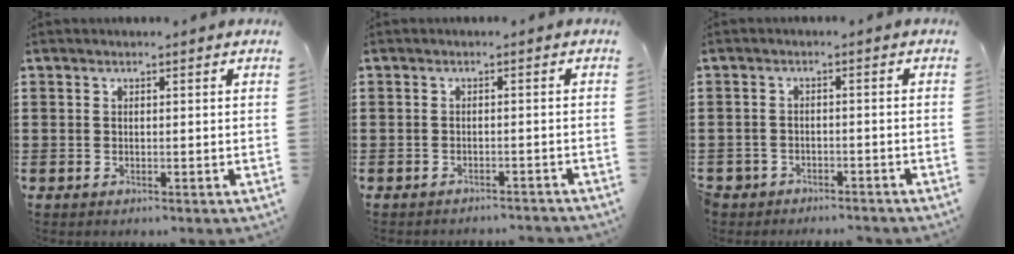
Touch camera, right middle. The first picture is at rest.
{"total": 1.3, "force": [-1.3, -0.1, 0.1], "torque": [-0.006, -0.001, -0.026]}
{"total": 2.4, "force": [-2.3, 0.6, -0.4], "torque": [-0.002, 0.002, -0.054]}